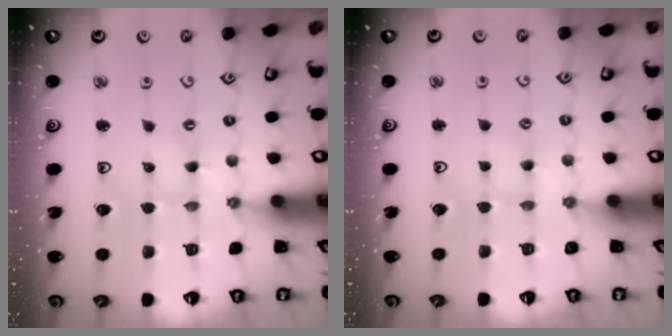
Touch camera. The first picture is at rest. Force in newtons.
{"total": 2.5, "press": 2.5, "slide": 0.4}